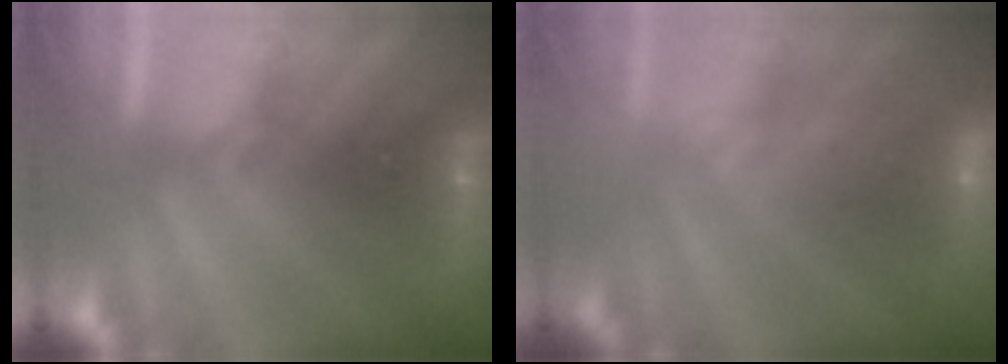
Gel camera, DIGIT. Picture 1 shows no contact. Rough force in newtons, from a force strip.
{"total": 2.6}